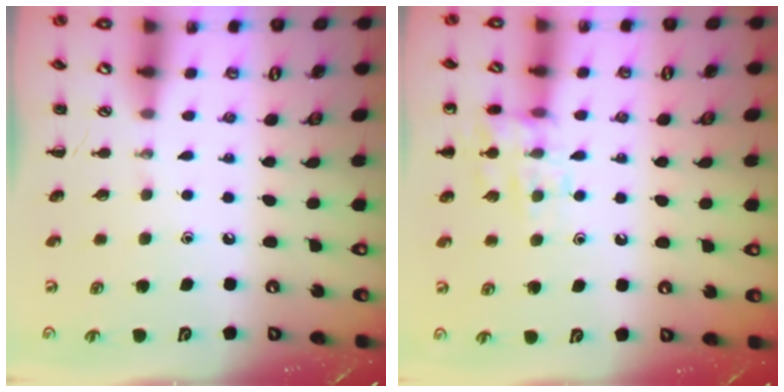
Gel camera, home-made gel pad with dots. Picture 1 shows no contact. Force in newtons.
{"total": 11.8, "press": 11.7, "slide": 0.7}